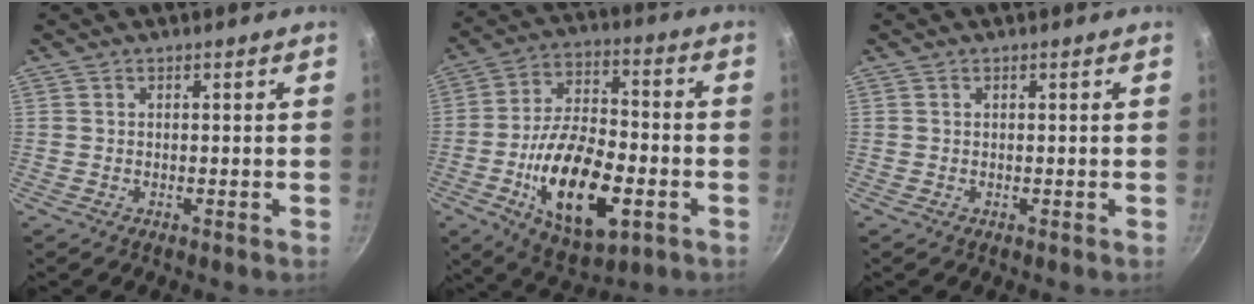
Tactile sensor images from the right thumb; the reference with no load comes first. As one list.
[{"total": 20.3, "force": [-6.0, 10.0, 16.7], "torque": [-0.274, 0.023, -0.097]}, {"total": 0.0}]